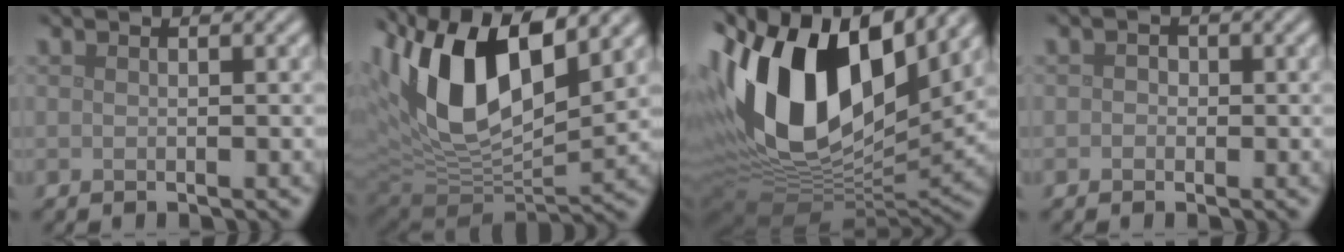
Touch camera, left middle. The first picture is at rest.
{"total": 13.4, "force": [4.4, 6.0, 11.1], "torque": [-0.206, -0.002, 0.079]}
{"total": 17.4, "force": [4.7, 9.8, 13.6], "torque": [-0.280, 0.002, 0.078]}
{"total": 0.9, "force": [0.0, 0.8, 0.3], "torque": [-0.003, -0.004, -0.005]}